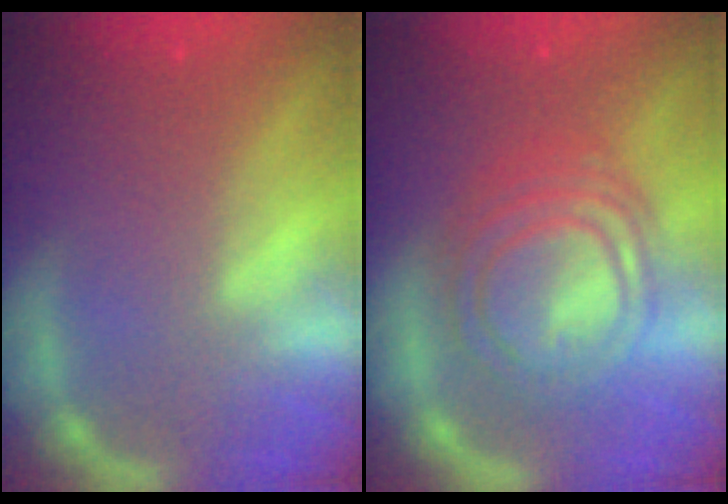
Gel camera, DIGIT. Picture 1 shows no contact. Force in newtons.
{"total": 10.0}